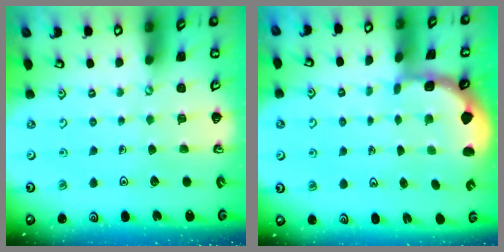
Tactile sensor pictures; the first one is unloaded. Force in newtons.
{"total": 1.7, "press": 1.6, "slide": 0.4}